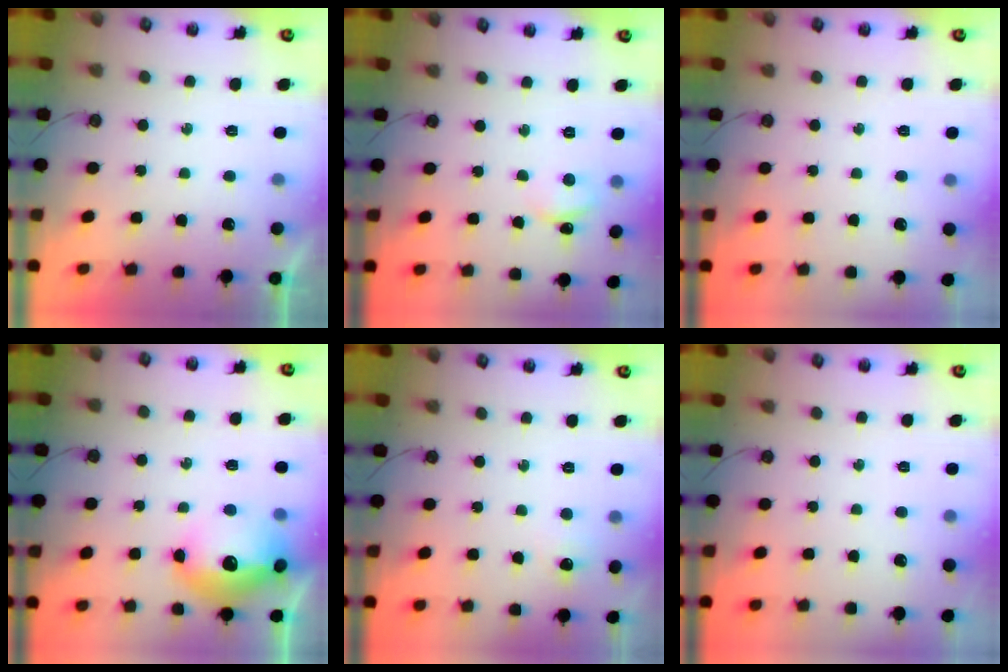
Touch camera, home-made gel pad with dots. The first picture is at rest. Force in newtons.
{"total": 3.0, "press": 3.0, "slide": 0.4}
{"total": 0.0}
{"total": 15.8, "press": 15.7, "slide": 1.4}
{"total": 3.9, "press": 3.8, "slide": 0.5}
{"total": 0.0}